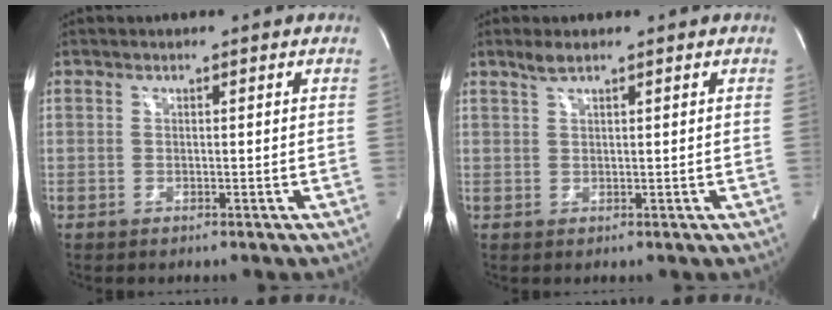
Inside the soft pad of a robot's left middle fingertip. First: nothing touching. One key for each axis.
{"total": 1.7, "fx": 1.4, "fy": 0.0, "fz": 1.1, "tx": -0.030, "ty": 0.005, "tz": 0.030}